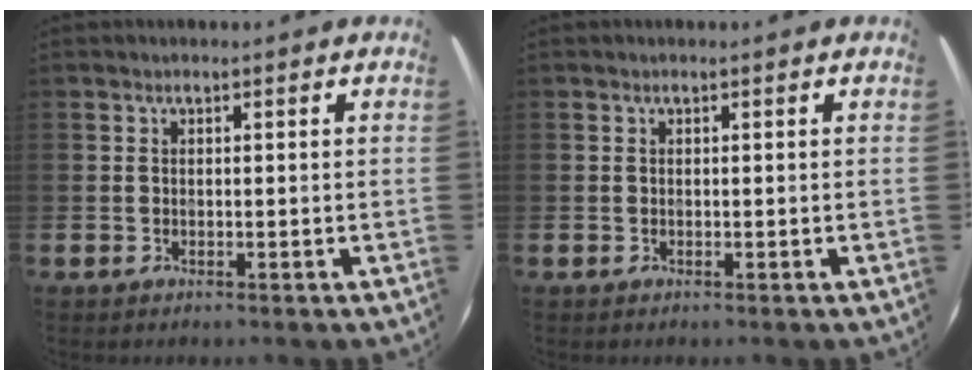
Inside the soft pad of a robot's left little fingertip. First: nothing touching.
{"total": 0.0}